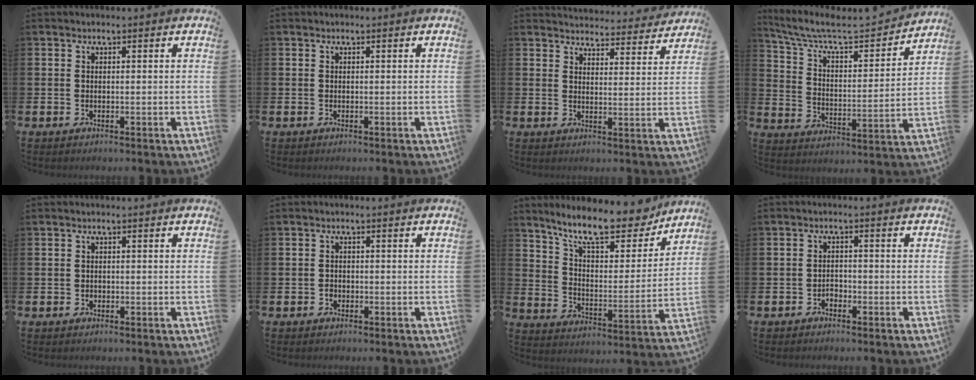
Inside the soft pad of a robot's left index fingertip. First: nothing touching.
{"total": 0.0}
{"total": 4.2, "force": [4.2, 0.7, 0.1], "torque": [-0.003, -0.036, 0.070]}
{"total": 7.7, "force": [6.6, 2.0, 3.4], "torque": [-0.102, -0.045, 0.108]}
{"total": 0.6, "force": [-0.1, 0.6, 0.1], "torque": [-0.003, 0.007, -0.003]}
{"total": 1.1, "force": [-0.6, 0.9, 0.2], "torque": [-0.005, 0.004, -0.014]}
{"total": 12.0, "force": [10.4, 3.0, 5.1], "torque": [-0.118, -0.068, 0.178]}
{"total": 1.4, "force": [-1.1, 0.8, 0.1], "torque": [-0.006, 0.003, -0.024]}